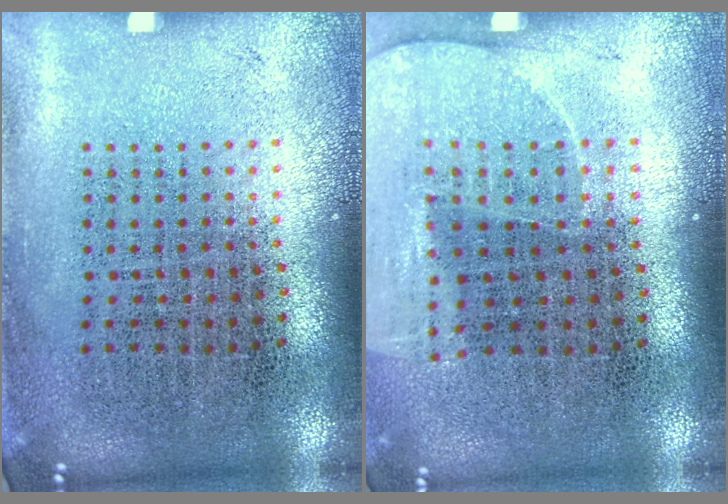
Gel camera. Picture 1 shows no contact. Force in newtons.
{"total": 1.3, "press": 1.3, "slide": 0.4}